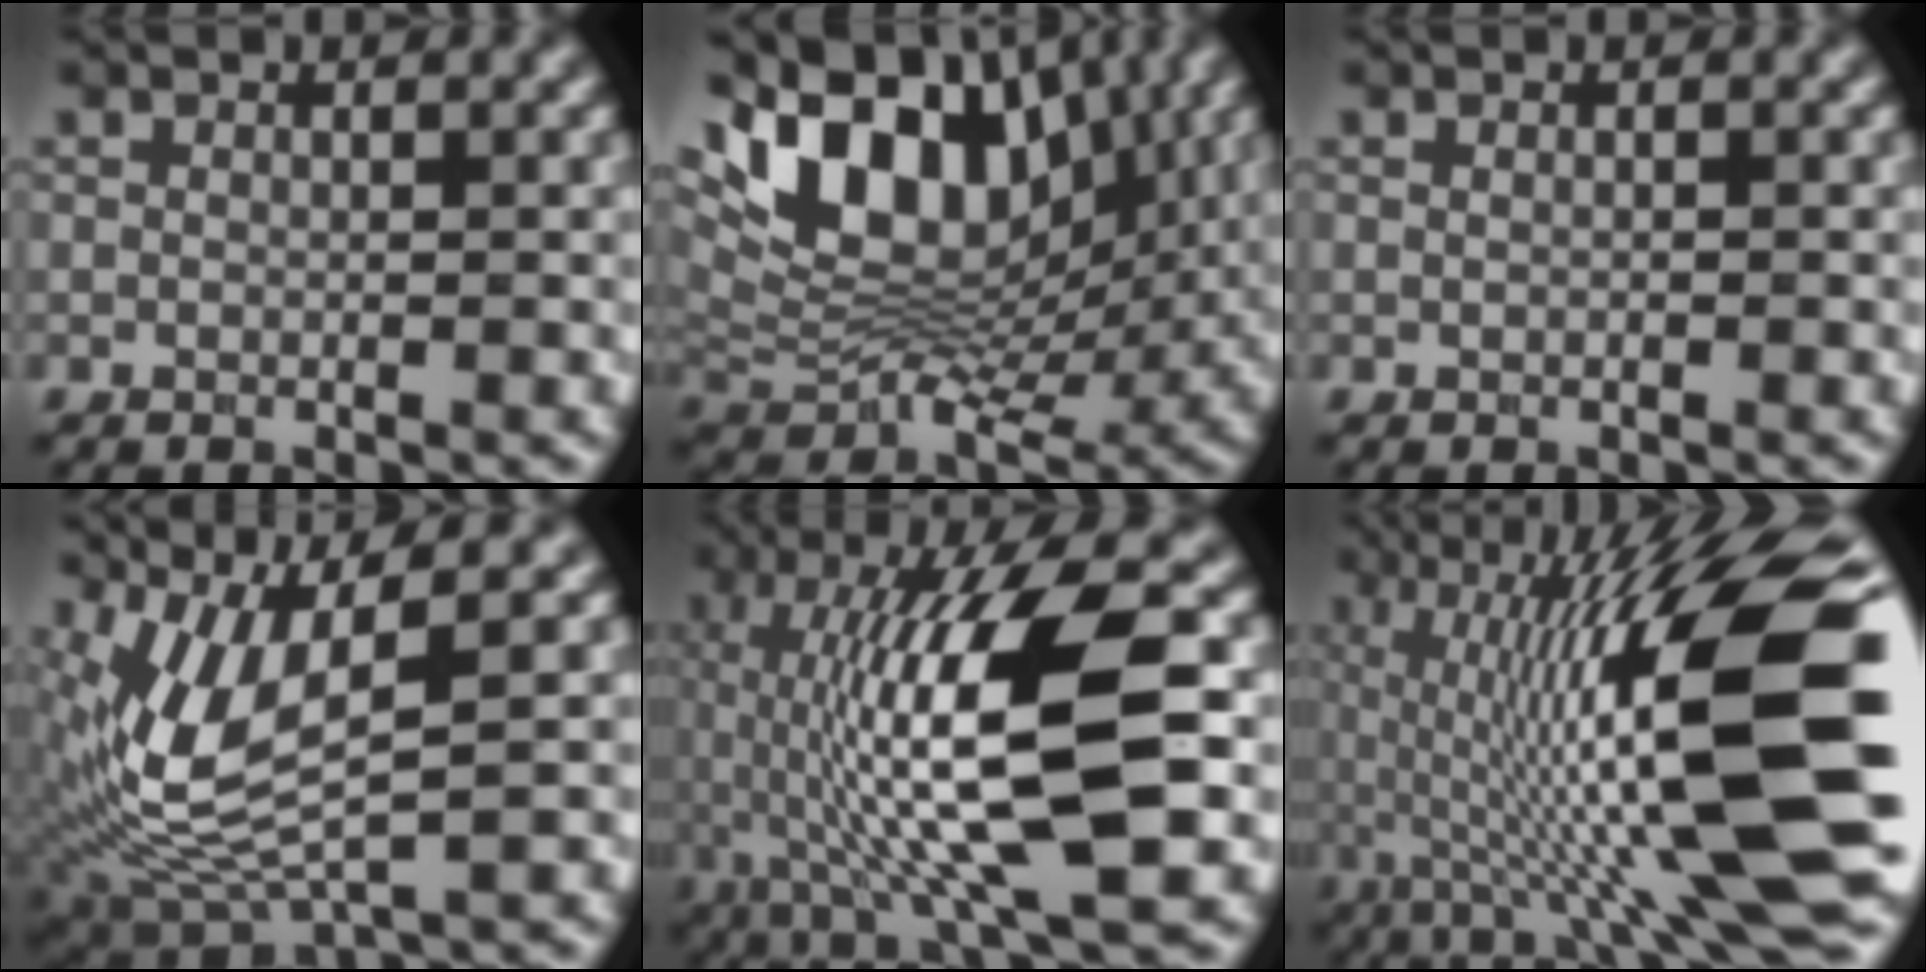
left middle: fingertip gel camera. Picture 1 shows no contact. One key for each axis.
{"total": 12.0, "fx": 4.4, "fy": 7.3, "fz": 8.5, "tx": -0.160, "ty": 0.007, "tz": 0.085}
{"total": 0.0}
{"total": 7.2, "fx": 1.0, "fy": 2.2, "fz": 6.8, "tx": -0.157, "ty": -0.006, "tz": 0.030}
{"total": 12.5, "fx": -0.1, "fy": 3.6, "fz": 11.9, "tx": -0.211, "ty": 0.007, "tz": 0.002}
{"total": 16.4, "fx": -0.7, "fy": 3.7, "fz": 16.0, "tx": -0.254, "ty": 0.035, "tz": -0.002}